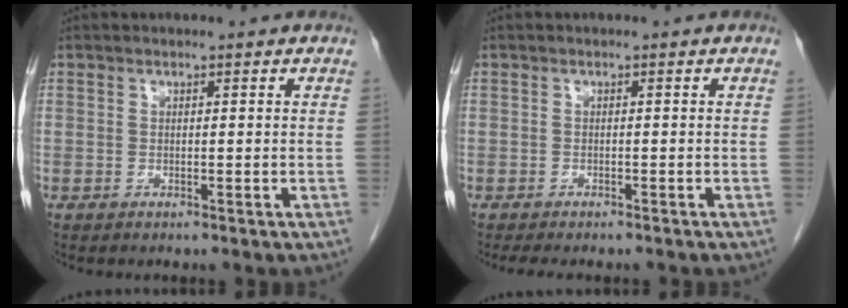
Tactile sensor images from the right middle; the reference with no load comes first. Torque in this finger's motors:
{"motor_torque": [0.76, -0.59, 0.03, 0.01]}